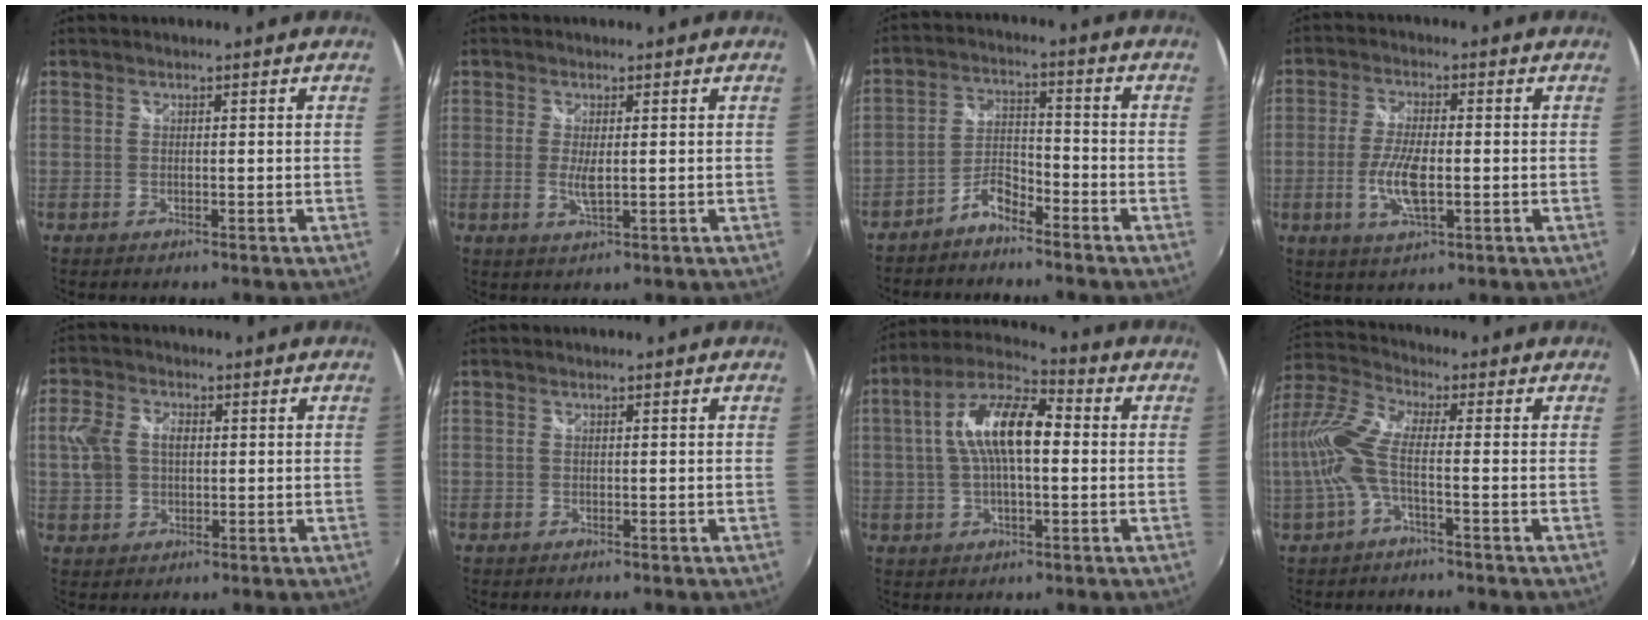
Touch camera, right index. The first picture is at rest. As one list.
[{"total": 3.1, "force": [-0.1, 0.8, 3.0], "torque": [-0.060, -0.008, -0.002]}, {"total": 5.0, "force": [-4.2, 1.6, 2.3], "torque": [-0.054, 0.018, -0.080]}, {"total": 7.7, "force": [-1.6, 2.6, 7.1], "torque": [-0.147, -0.006, -0.031]}, {"total": 7.1, "force": [0.9, 5.1, 4.8], "torque": [-0.103, 0.014, 0.017]}, {"total": 0.0}, {"total": 13.3, "force": [1.2, 5.4, 12.0], "torque": [-0.227, 0.023, 0.013]}, {"total": 10.9, "force": [-2.0, 2.8, 10.3], "torque": [-0.224, 0.004, -0.045]}]